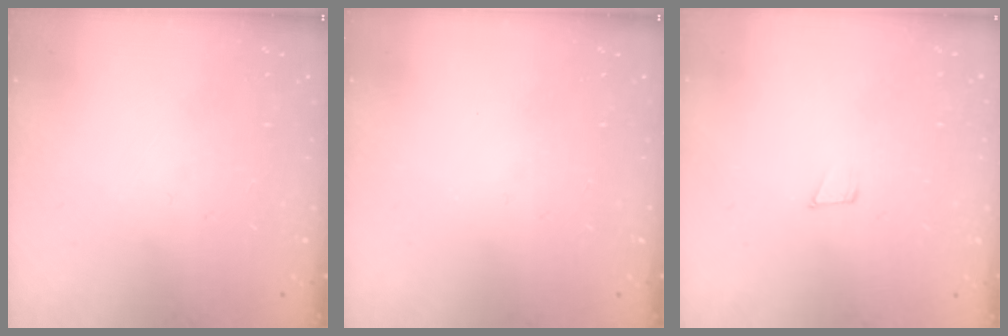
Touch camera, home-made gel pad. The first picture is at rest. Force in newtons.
{"total": 0.0}
{"total": 4.9, "press": 4.7, "slide": 1.0}